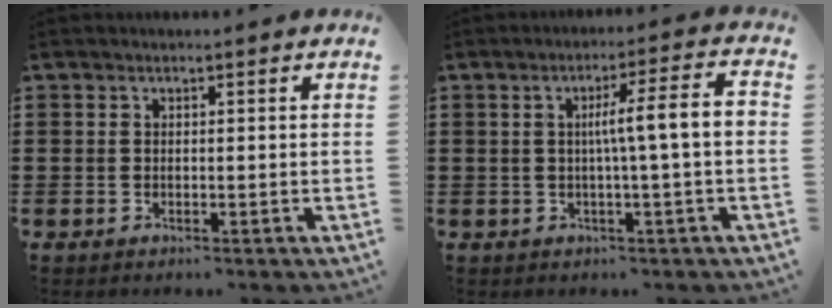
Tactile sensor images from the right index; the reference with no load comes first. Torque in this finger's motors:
{"motor_torque": [1.44, -0.10, 0.39, 0.19]}